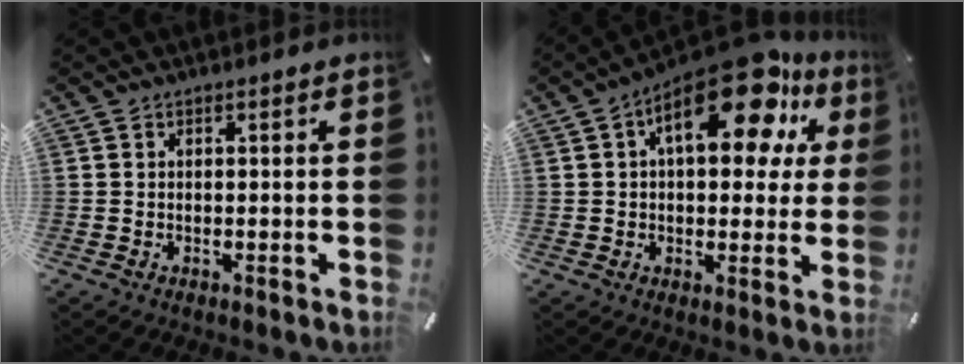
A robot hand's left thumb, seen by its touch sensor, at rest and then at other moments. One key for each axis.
{"total": 19.0, "fx": 9.1, "fy": 8.8, "fz": 14.1, "tx": -0.203, "ty": -0.040, "tz": 0.147}